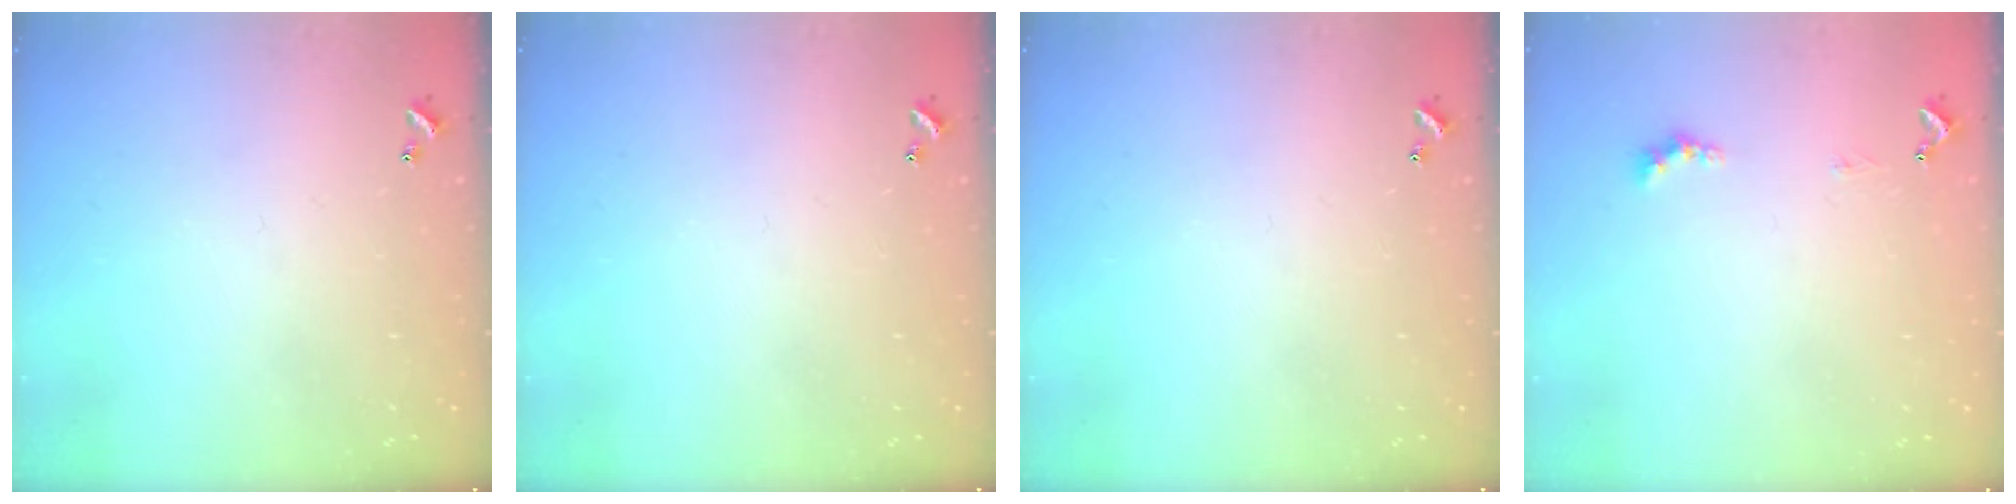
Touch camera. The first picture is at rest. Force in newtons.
{"total": 0.0}
{"total": 0.0}
{"total": 1.5, "press": 1.4, "slide": 0.5}